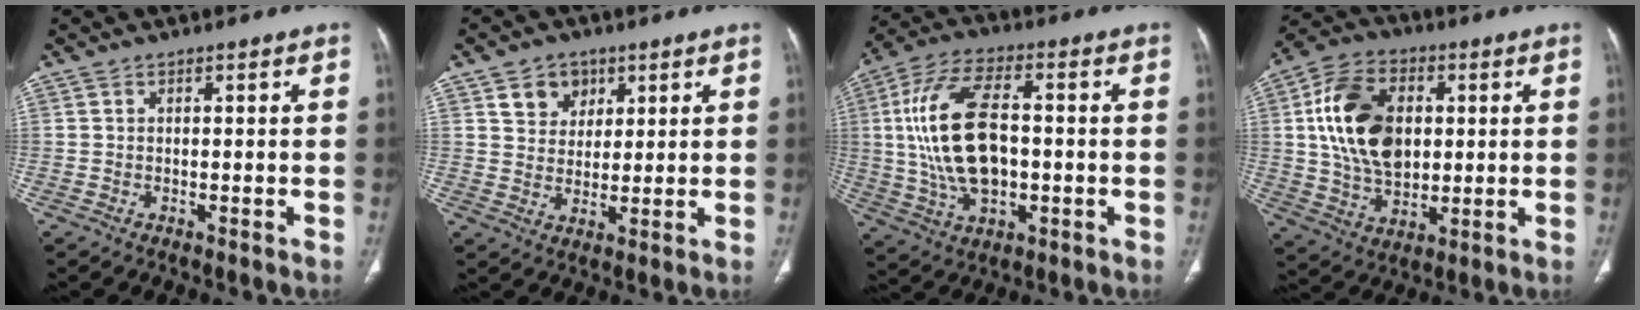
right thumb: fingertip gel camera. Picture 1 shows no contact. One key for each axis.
{"total": 6.4, "fx": 3.2, "fy": 5.1, "fz": 2.1, "tx": -0.007, "ty": -0.015, "tz": 0.057}
{"total": 17.8, "fx": 0.5, "fy": 9.5, "fz": 15.0, "tx": -0.297, "ty": 0.016, "tz": 0.014}
{"total": 17.3, "fx": 2.8, "fy": 11.7, "fz": 12.4, "tx": -0.201, "ty": 0.002, "tz": 0.054}